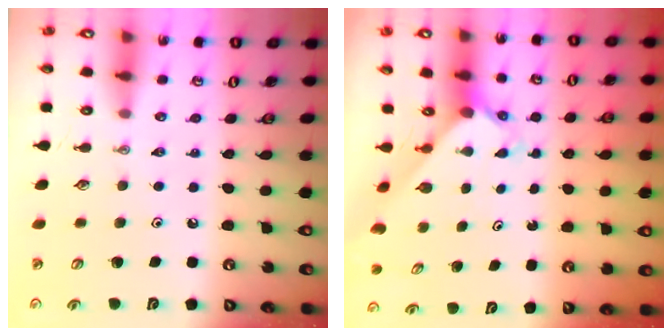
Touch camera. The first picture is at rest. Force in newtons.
{"total": 2.4, "press": 2.4, "slide": 0.3}